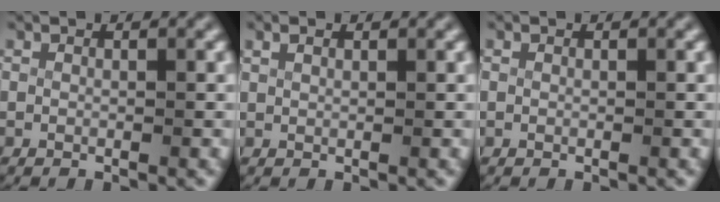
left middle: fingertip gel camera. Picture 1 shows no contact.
{"total": 0.7, "force": [0.6, -0.1, 0.3], "torque": [-0.011, -0.003, 0.018]}
{"total": 0.0}